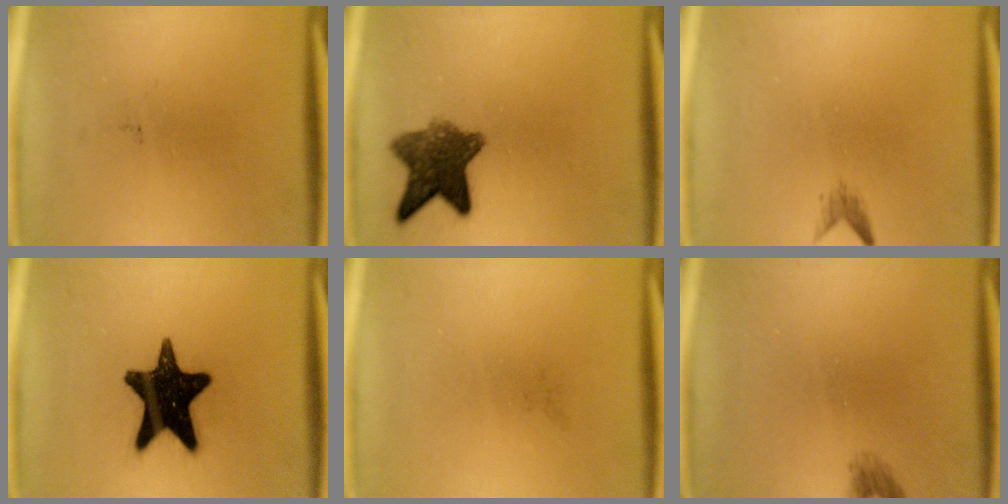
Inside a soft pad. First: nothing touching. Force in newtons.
{"total": 8.5}
{"total": 1.1}
{"total": 17.1}
{"total": 0.0}
{"total": 1.3}